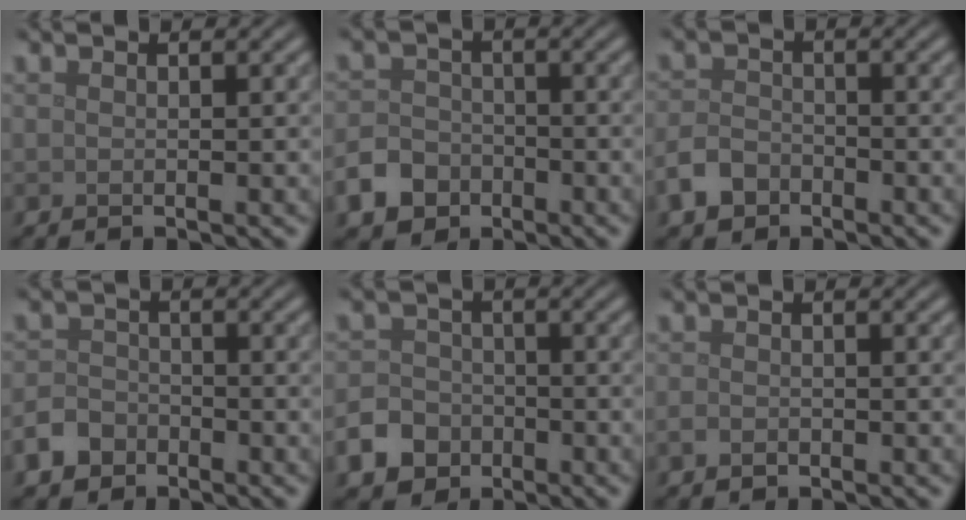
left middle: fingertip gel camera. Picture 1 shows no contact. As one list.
[{"total": 4.8, "force": [-2.8, 3.6, 1.4], "torque": [-0.016, -0.007, -0.058]}, {"total": 3.0, "force": [-1.9, 2.0, 1.1], "torque": [-0.020, 0.000, -0.046]}, {"total": 3.0, "force": [-1.9, 2.1, 0.9], "torque": [-0.014, -0.001, -0.043]}, {"total": 5.9, "force": [-3.4, 4.6, 1.5], "torque": [-0.016, -0.017, -0.073]}, {"total": 1.0, "force": [-0.5, 0.7, 0.5], "torque": [-0.010, -0.003, -0.011]}]